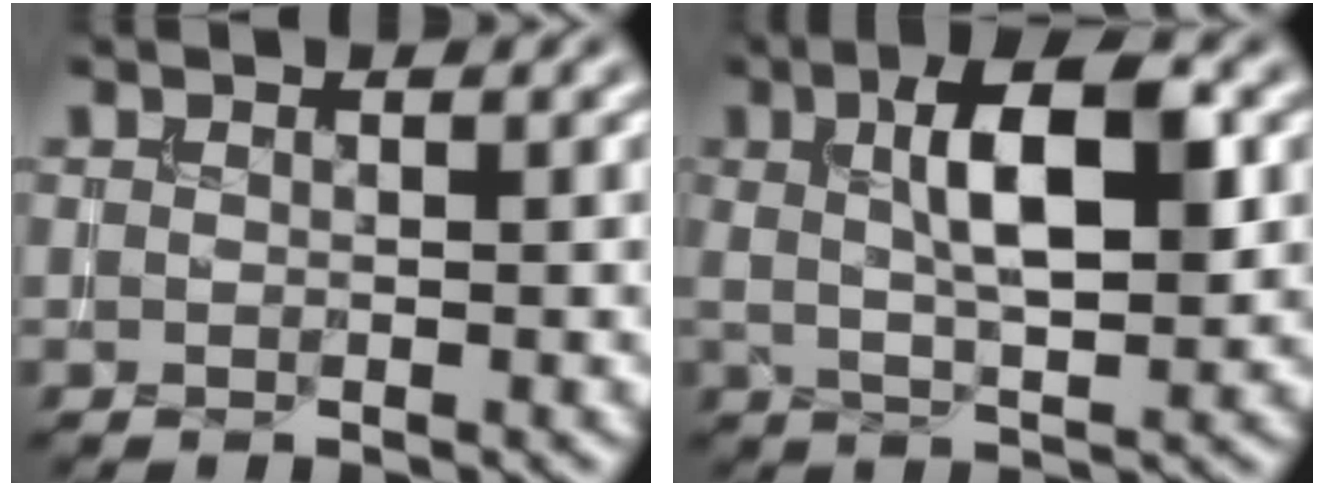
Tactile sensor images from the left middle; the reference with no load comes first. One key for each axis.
{"total": 7.4, "fx": 1.7, "fy": 2.2, "fz": 6.9, "tx": -0.105, "ty": 0.009, "tz": 0.025}